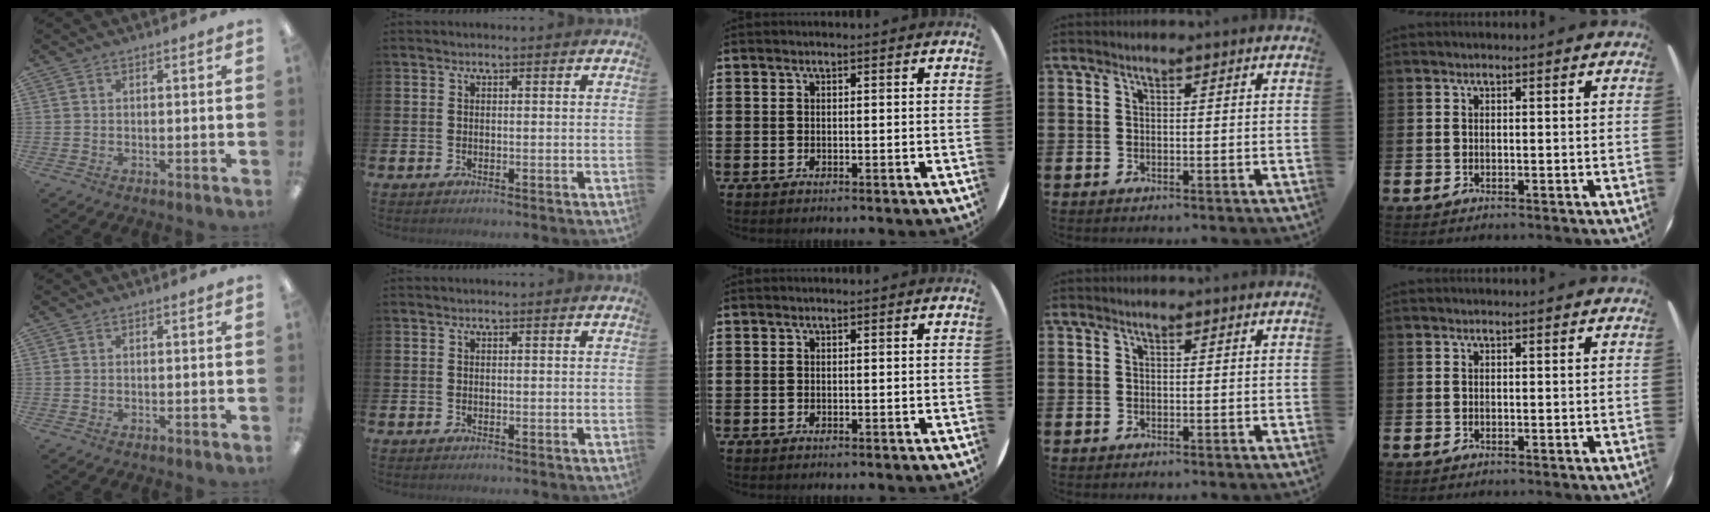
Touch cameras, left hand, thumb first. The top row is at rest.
{}